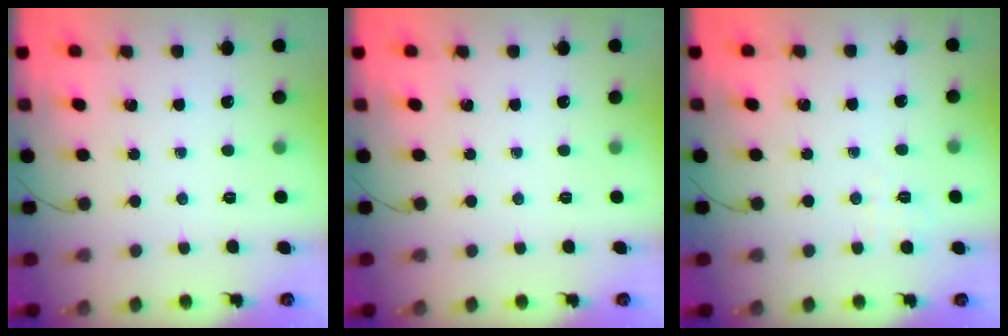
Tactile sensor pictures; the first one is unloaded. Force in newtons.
{"total": 0.0}
{"total": 2.2, "press": 1.5, "slide": 1.5}